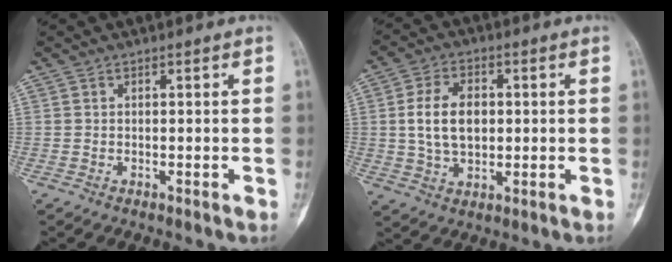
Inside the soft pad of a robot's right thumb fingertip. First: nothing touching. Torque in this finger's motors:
{"motor_torque": [1.13, 1.35, 0.56, -0.42, 0.31]}